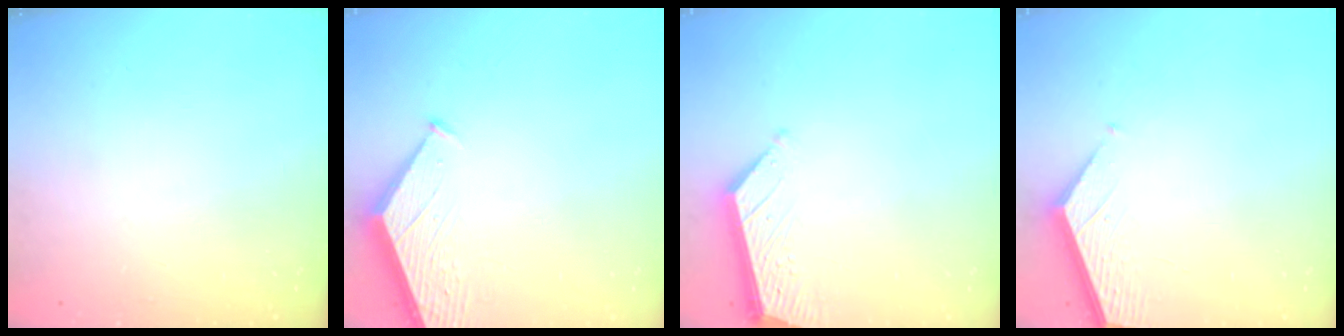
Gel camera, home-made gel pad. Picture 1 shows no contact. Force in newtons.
{"total": 2.1, "press": 2.1, "slide": 0.2}
{"total": 5.2, "press": 5.2, "slide": 0.2}
{"total": 2.1, "press": 2.1, "slide": 0.2}